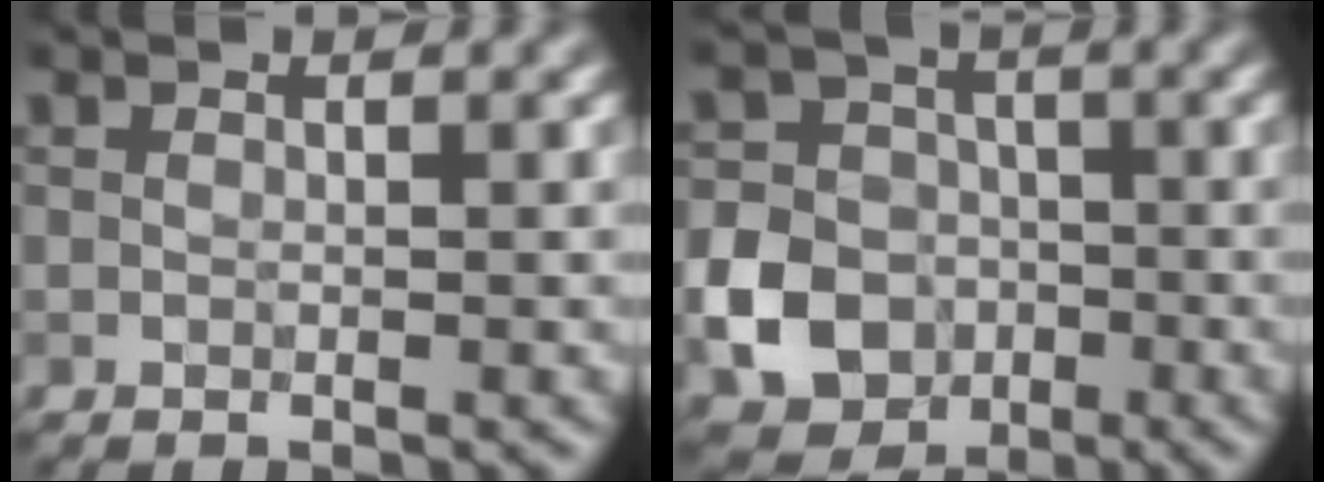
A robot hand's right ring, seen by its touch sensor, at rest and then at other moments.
{"total": 6.3, "force": [-2.0, 5.5, 2.4], "torque": [-0.035, -0.002, -0.045]}